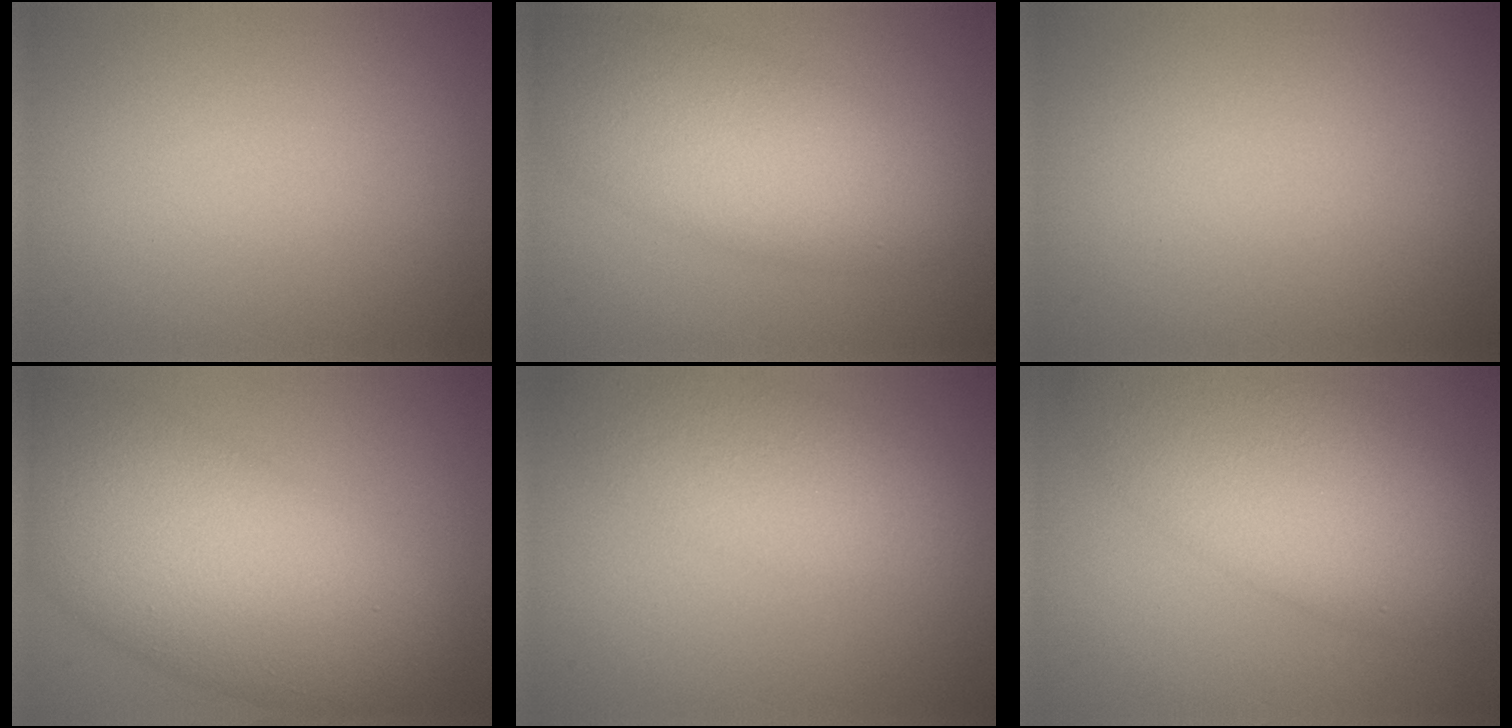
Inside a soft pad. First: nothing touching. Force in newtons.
{"total": 6.7, "press": 6.7, "slide": 0.5}
{"total": 0.0}
{"total": 11.1, "press": 11.1, "slide": 0.3}
{"total": 4.7, "press": 4.7, "slide": 0.2}
{"total": 9.6, "press": 9.6, "slide": 0.6}